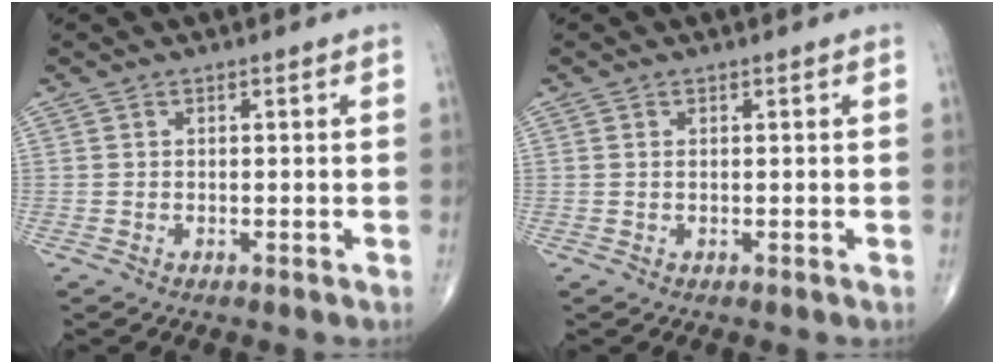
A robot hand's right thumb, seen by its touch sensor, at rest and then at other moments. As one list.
[{"total": 0.0}]